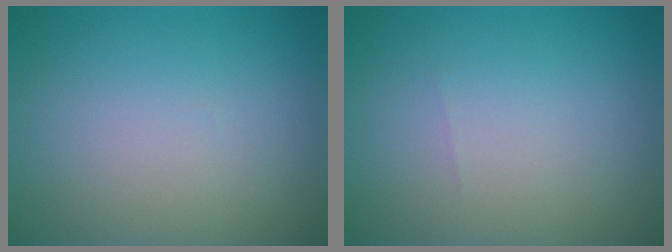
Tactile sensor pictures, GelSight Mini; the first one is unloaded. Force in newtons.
{"total": 0.0}